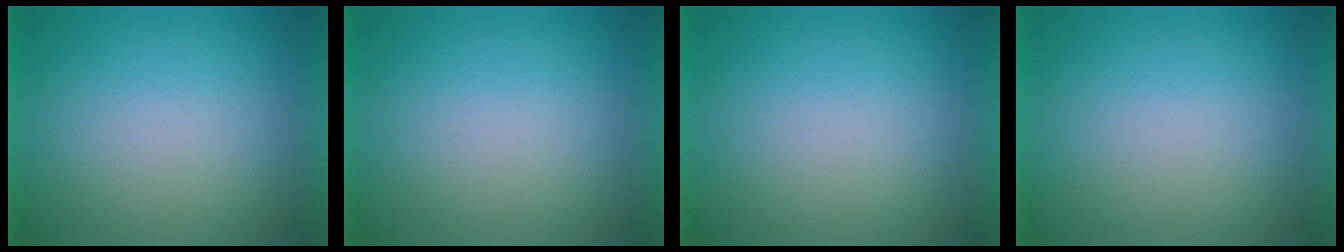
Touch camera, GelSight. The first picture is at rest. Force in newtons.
{"total": 0.0}
{"total": 0.0}
{"total": 0.0}